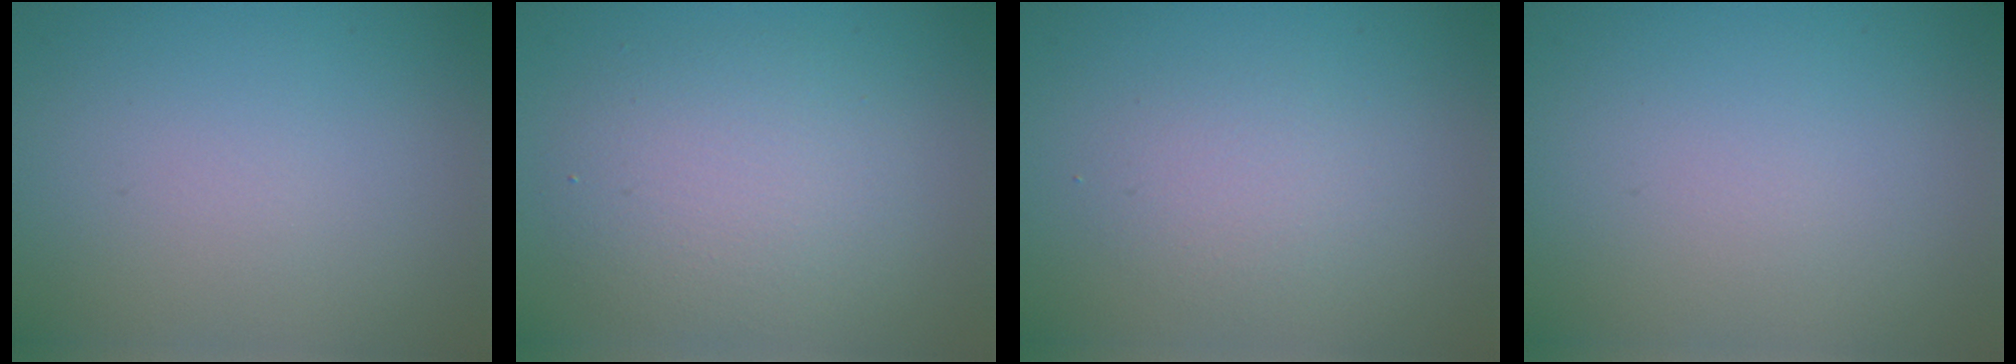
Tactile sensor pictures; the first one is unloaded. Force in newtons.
{"total": 4.4, "press": 4.4, "slide": 0.3}
{"total": 1.9, "press": 1.8, "slide": 0.2}
{"total": 0.0}